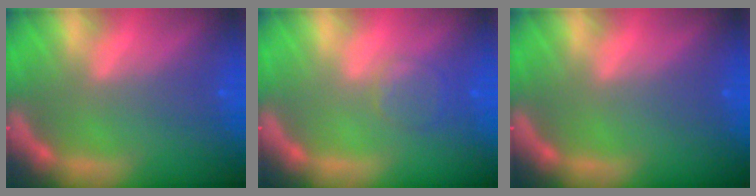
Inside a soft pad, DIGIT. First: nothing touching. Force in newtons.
{"total": 2.4}
{"total": 0.0}